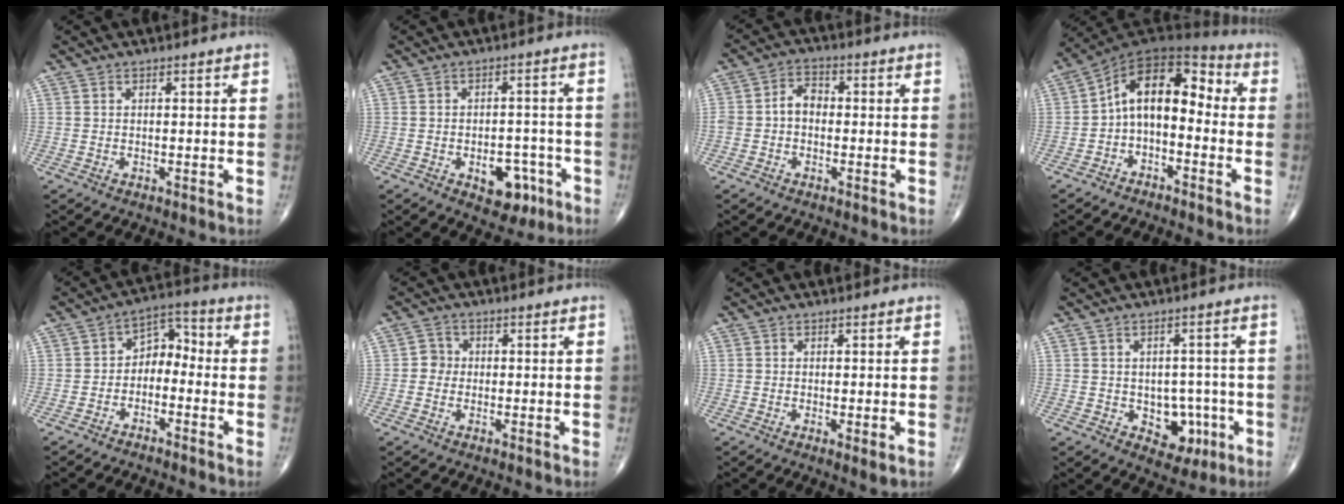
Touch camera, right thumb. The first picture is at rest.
{"total": 7.5, "force": [-3.3, 4.6, 4.9], "torque": [-0.035, 0.025, -0.038]}
{"total": 4.6, "force": [-0.6, 3.4, 3.1], "torque": [-0.043, 0.021, -0.019]}
{"total": 12.1, "force": [-1.5, 7.4, 9.5], "torque": [-0.127, 0.065, -0.040]}
{"total": 6.4, "force": [-2.0, 4.5, 4.1], "torque": [-0.041, 0.044, -0.049]}
{"total": 2.5, "force": [-0.2, 2.4, 0.7], "torque": [0.006, 0.009, -0.011]}
{"total": 2.0, "force": [-0.4, 0.4, 1.9], "torque": [-0.038, -0.009, -0.006]}
{"total": 7.1, "force": [-1.9, 5.4, 4.3], "torque": [-0.015, 0.015, -0.016]}